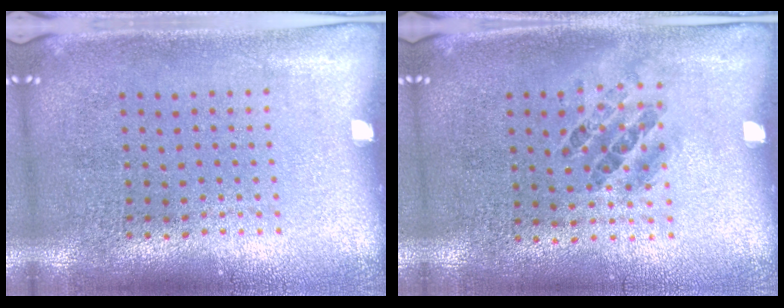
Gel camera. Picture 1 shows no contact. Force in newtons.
{"total": 0.9, "press": 0.7, "slide": 0.6}